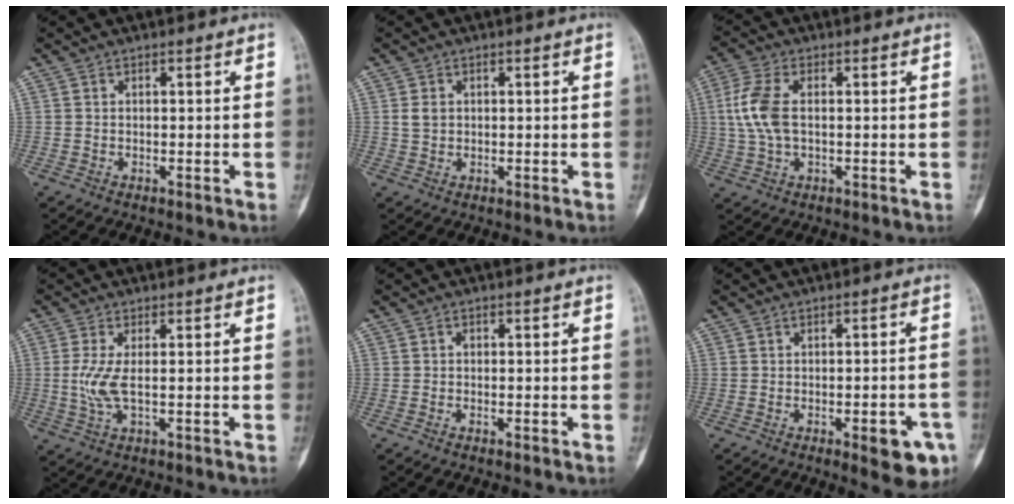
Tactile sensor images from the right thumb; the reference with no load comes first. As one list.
[{"total": 2.0, "force": [0.5, 1.6, 1.2], "torque": [-0.014, 0.001, 0.014]}, {"total": 8.1, "force": [0.7, 4.3, 6.9], "torque": [-0.166, 0.007, 0.014]}, {"total": 4.9, "force": [0.1, 1.4, 4.7], "torque": [-0.125, -0.007, 0.003]}, {"total": 0.5, "force": [-0.2, 0.4, 0.4], "torque": [-0.001, 0.002, -0.007]}, {"total": 7.5, "force": [-3.2, 2.5, 6.3], "torque": [-0.060, 0.011, -0.031]}]